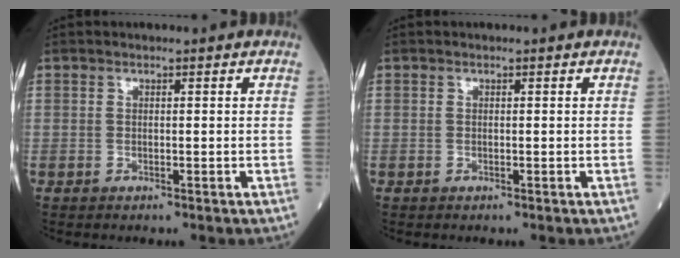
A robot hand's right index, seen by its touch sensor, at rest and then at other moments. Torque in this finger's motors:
{"motor_torque": [0.00, 0.00, 0.04, -0.01]}